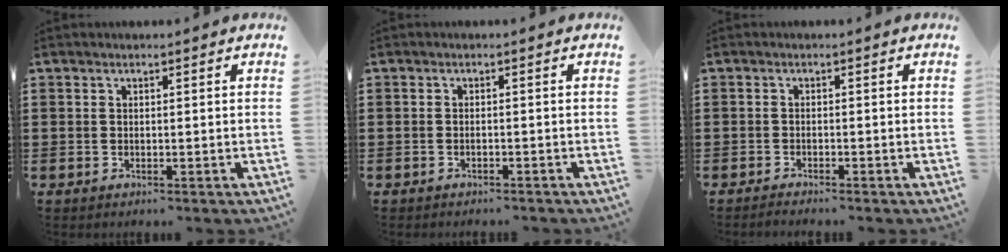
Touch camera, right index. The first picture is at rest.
{"total": 0.8, "force": [-0.7, 0.0, 0.3], "torque": [-0.009, -0.004, -0.014]}
{"total": 1.0, "force": [-1.0, -0.1, 0.1], "torque": [-0.003, 0.001, -0.021]}